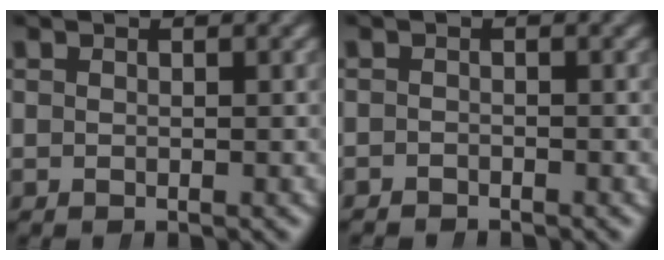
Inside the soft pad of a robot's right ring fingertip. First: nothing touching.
{"total": 1.4, "force": [-1.3, 0.0, -0.4], "torque": [0.003, -0.015, -0.018]}